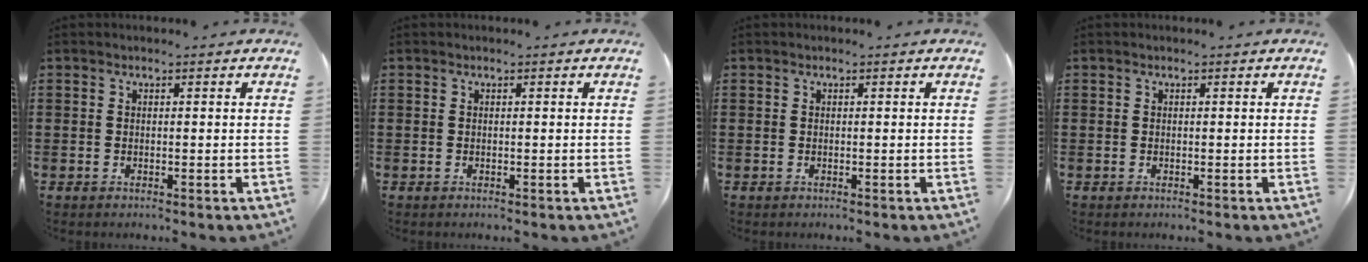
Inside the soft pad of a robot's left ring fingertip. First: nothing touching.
{"total": 0.0}
{"total": 0.0}
{"total": 0.0}